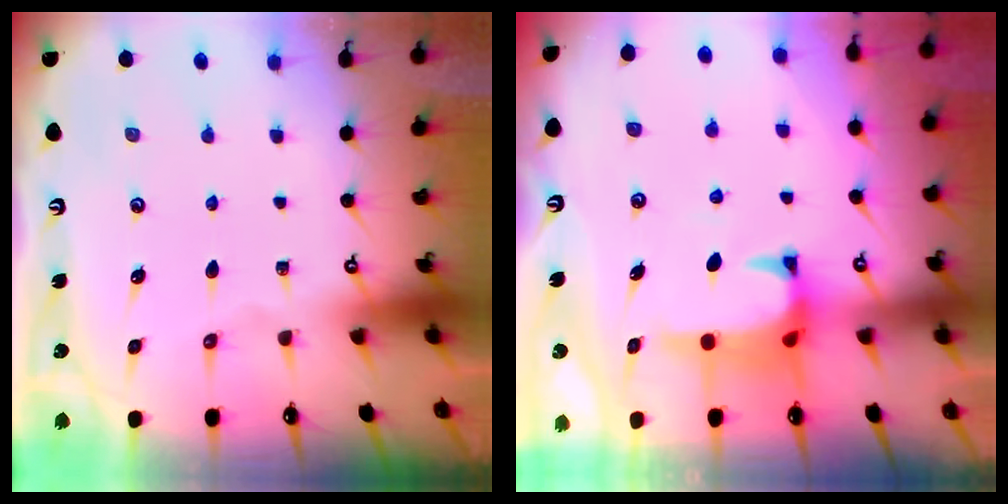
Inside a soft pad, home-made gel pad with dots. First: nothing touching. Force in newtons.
{"total": 1.4, "press": 1.2, "slide": 0.7}